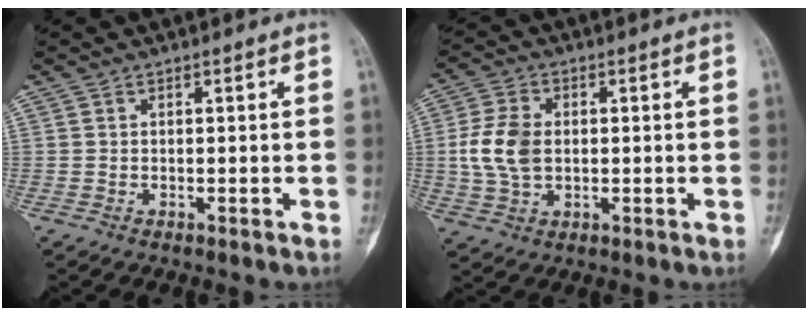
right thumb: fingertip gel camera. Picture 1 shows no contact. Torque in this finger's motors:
{"motor_torque": [0.05, 0.70, 0.08, 0.01, 0.06]}